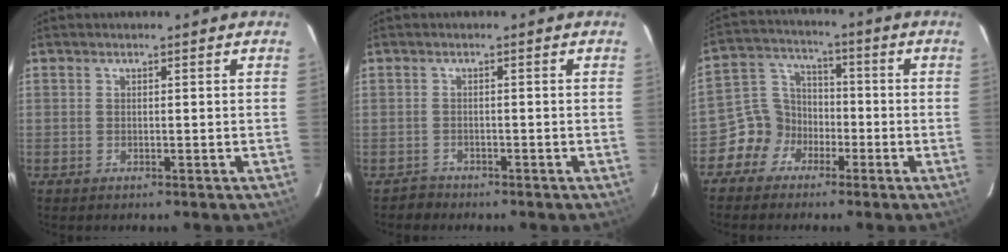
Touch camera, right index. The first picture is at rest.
{"total": 2.0, "force": [-1.5, 1.3, -0.5], "torque": [0.005, 0.009, -0.025]}
{"total": 7.6, "force": [-4.2, 6.3, 1.0], "torque": [-0.028, 0.038, -0.087]}